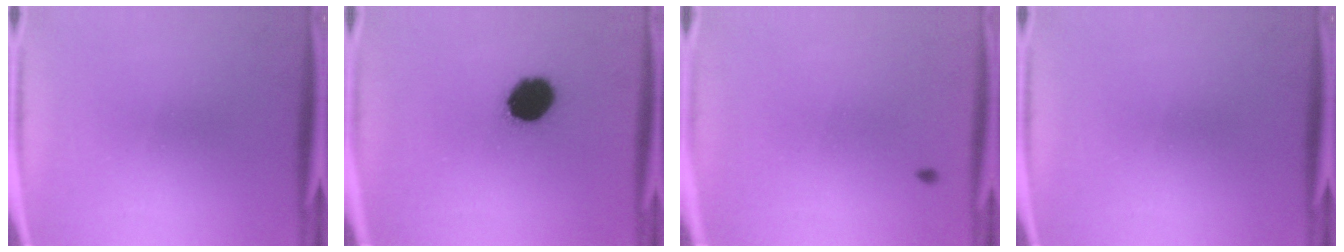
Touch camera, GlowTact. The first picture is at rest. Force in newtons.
{"total": 12.3}
{"total": 0.9}
{"total": 0.0}